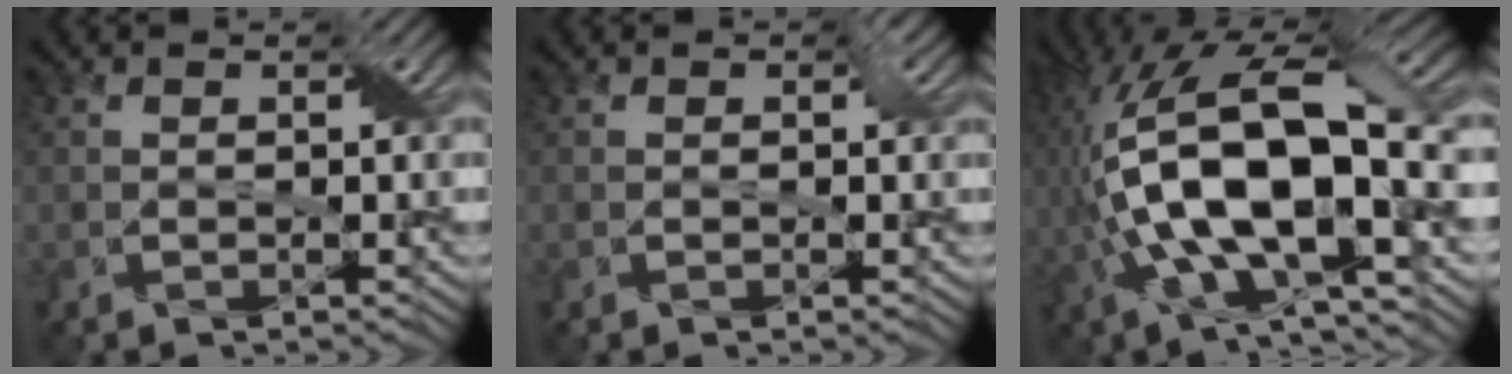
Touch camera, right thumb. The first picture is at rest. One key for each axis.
{"total": 1.7, "fx": 0.4, "fy": 1.3, "fz": 1.0, "tx": -0.006, "ty": 0.012, "tz": -0.010}
{"total": 17.5, "fx": -1.4, "fy": 7.4, "fz": 15.8, "tx": -0.329, "ty": -0.003, "tz": -0.018}